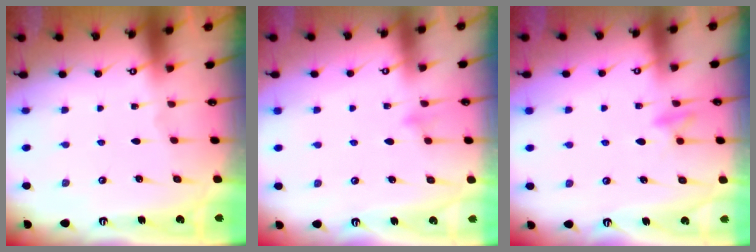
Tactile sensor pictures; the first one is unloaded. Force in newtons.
{"total": 7.5, "press": 7.5, "slide": 0.6}
{"total": 10.5, "press": 10.3, "slide": 1.7}